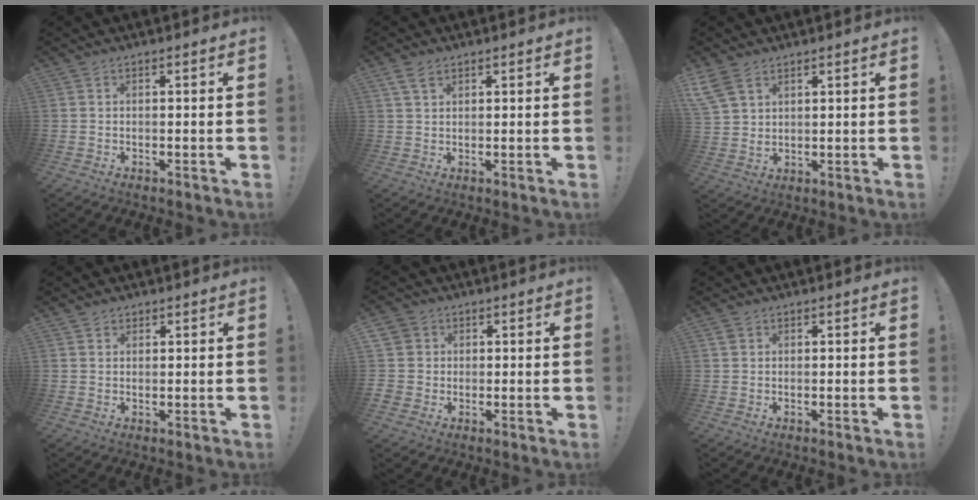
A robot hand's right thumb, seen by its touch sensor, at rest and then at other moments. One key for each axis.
{"total": 3.8, "fx": 2.3, "fy": 2.1, "fz": 2.2, "tx": -0.033, "ty": -0.006, "tz": 0.043}
{"total": 6.7, "fx": 4.7, "fy": 3.6, "fz": 3.3, "tx": -0.075, "ty": -0.016, "tz": 0.093}
{"total": 1.6, "fx": 1.2, "fy": 1.1, "fz": 0.2, "tx": -0.004, "ty": -0.003, "tz": 0.023}
{"total": 5.0, "fx": 0.9, "fy": 4.8, "fz": 1.0, "tx": -0.025, "ty": -0.004, "tz": 0.019}
{"total": 1.4, "fx": 0.8, "fy": 1.0, "fz": 0.5, "tx": -0.017, "ty": 0.006, "tz": 0.017}